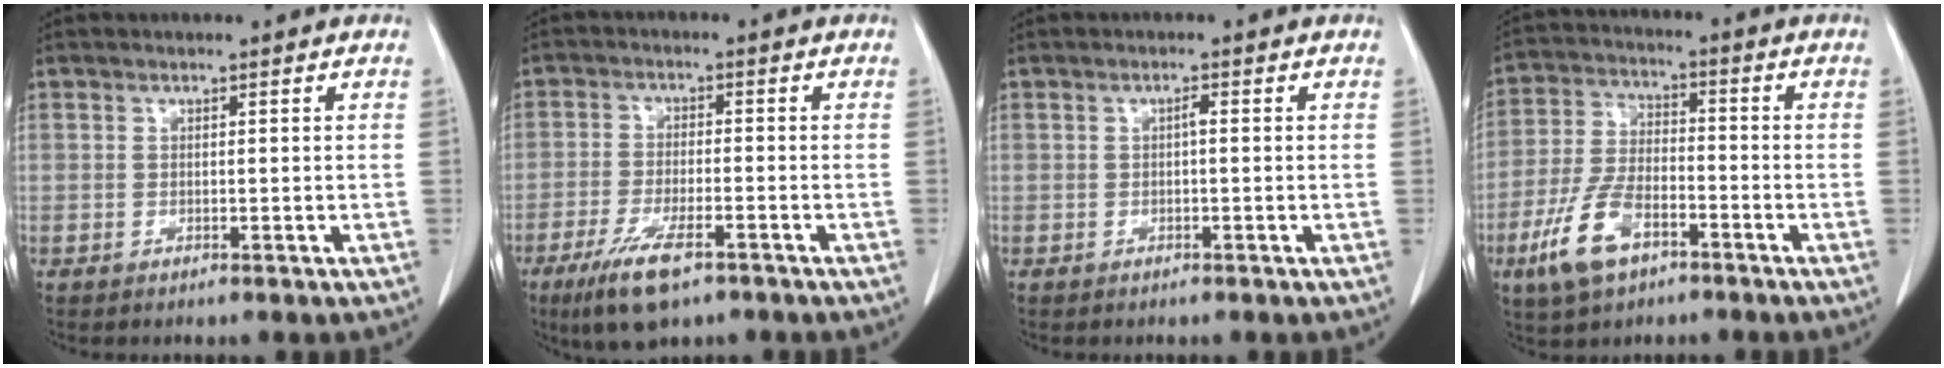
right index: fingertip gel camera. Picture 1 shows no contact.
{"total": 8.4, "force": [-5.2, 2.1, 6.2], "torque": [-0.121, -0.017, -0.088]}
{"total": 0.9, "force": [0.0, 0.2, 0.9], "torque": [-0.014, 0.002, 0.000]}
{"total": 10.2, "force": [-5.4, 4.8, 7.2], "torque": [-0.167, -0.001, -0.103]}